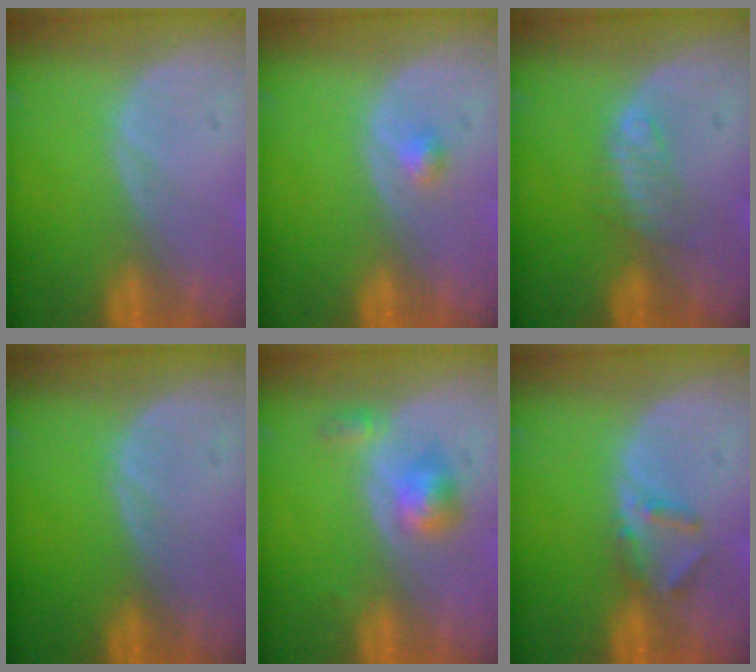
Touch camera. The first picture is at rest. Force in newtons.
{"total": 1.3, "press": 1.1, "slide": 0.7}
{"total": 2.3, "press": 2.3, "slide": 0.2}
{"total": 0.0}
{"total": 3.6, "press": 3.4, "slide": 1.2}
{"total": 2.5, "press": 2.3, "slide": 1.0}